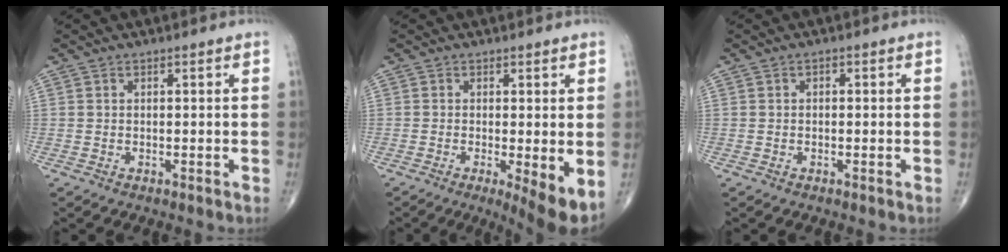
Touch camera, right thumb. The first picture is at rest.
{"total": 6.2, "force": [-1.4, 1.2, 5.9], "torque": [-0.093, -0.020, -0.024]}
{"total": 0.6, "force": [0.0, 0.5, 0.4], "torque": [-0.002, 0.002, -0.004]}